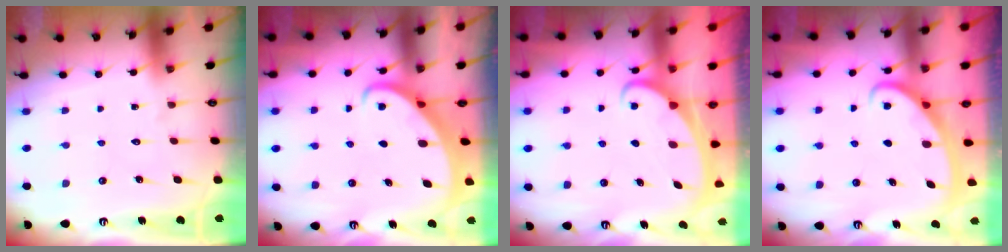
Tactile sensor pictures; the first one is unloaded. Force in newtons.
{"total": 2.6, "press": 2.6, "slide": 0.3}
{"total": 2.5, "press": 2.5, "slide": 0.3}
{"total": 2.8, "press": 2.8, "slide": 0.4}